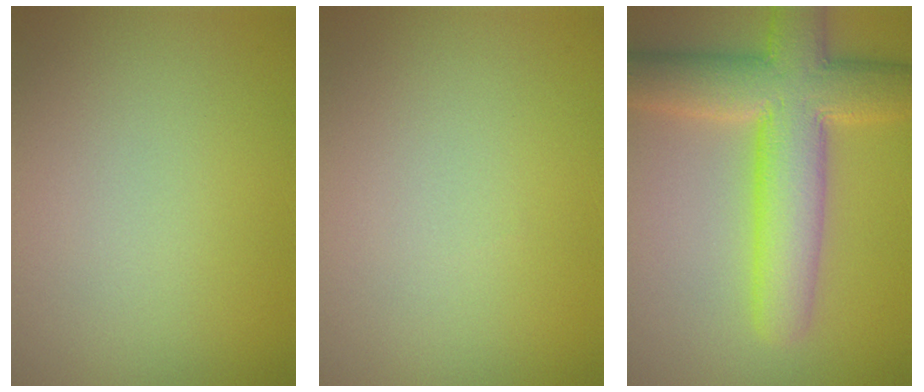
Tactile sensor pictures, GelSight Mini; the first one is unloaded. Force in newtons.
{"total": 0.0}
{"total": 9.3, "press": 9.3, "slide": 0.4}